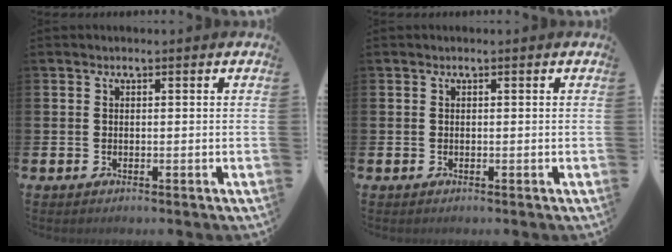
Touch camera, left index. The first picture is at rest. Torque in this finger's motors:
{"motor_torque": [-0.03, 0.01, 0.00, 0.01]}